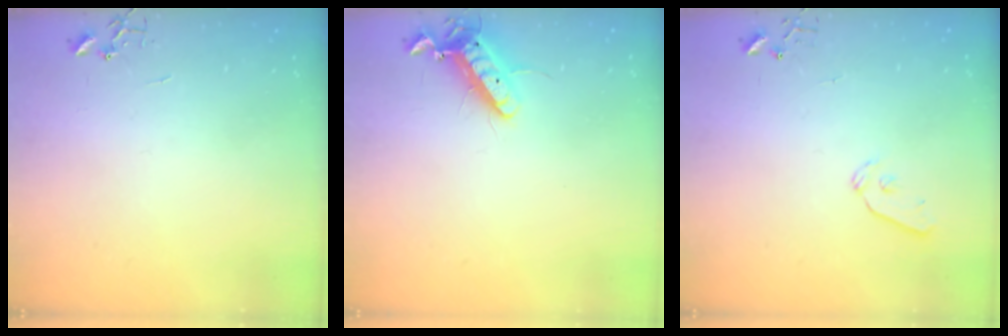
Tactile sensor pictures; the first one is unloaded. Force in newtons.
{"total": 11.6, "press": 11.4, "slide": 2.2}
{"total": 8.7, "press": 8.7, "slide": 0.9}